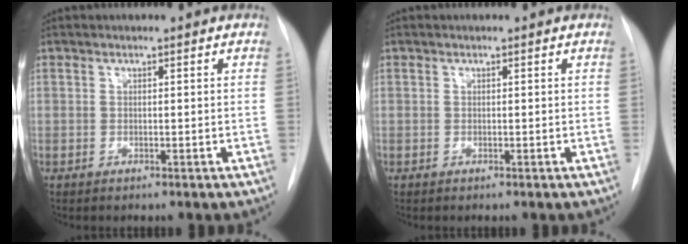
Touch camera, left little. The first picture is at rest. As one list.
[{"total": 0.0}]